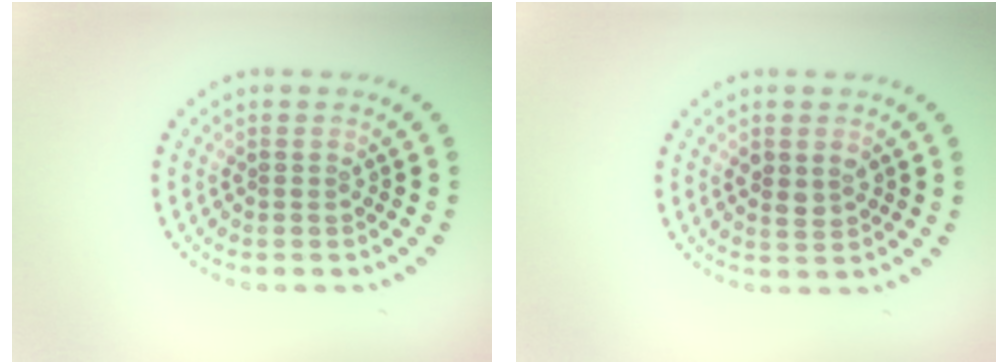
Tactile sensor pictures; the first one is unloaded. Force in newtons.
{"total": 1.7, "press": 1.7, "slide": 0.3}